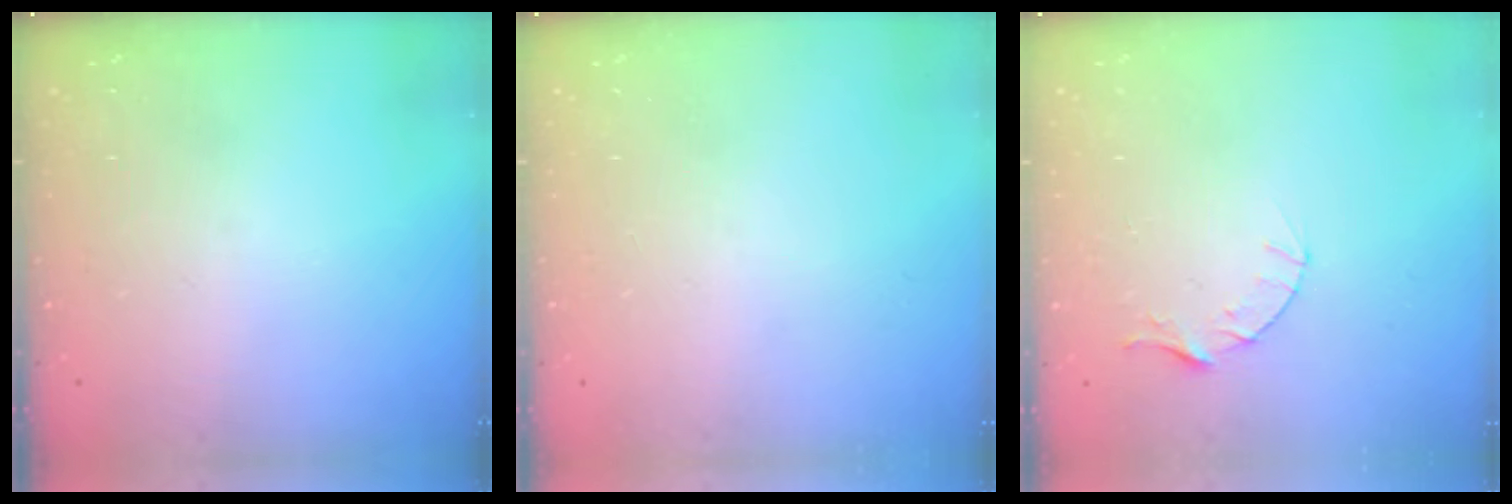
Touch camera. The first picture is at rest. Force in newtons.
{"total": 0.0}
{"total": 3.5, "press": 3.5, "slide": 0.4}